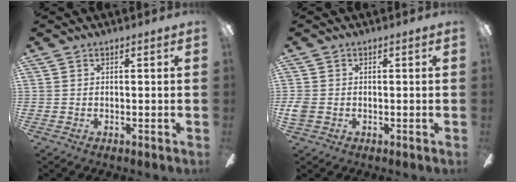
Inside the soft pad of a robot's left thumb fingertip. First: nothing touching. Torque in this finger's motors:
{"motor_torque": [-0.07, 0.07, 0.10, -0.14, 0.00]}